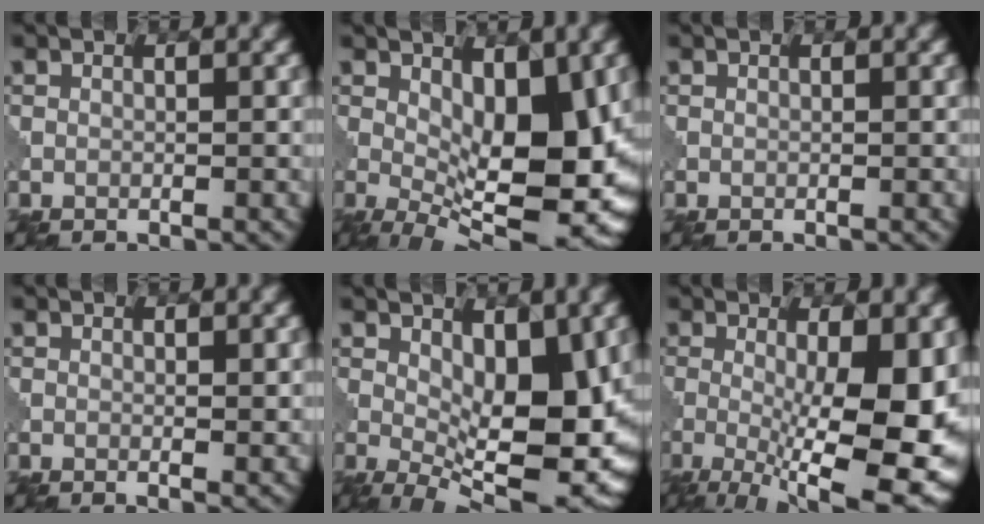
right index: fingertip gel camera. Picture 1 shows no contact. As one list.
[{"total": 11.9, "force": [0.6, 5.1, 10.7], "torque": [-0.149, -0.013, 0.011]}, {"total": 0.0}, {"total": 1.0, "force": [0.1, 0.2, 0.9], "torque": [-0.012, -0.003, 0.001]}, {"total": 10.7, "force": [0.6, 4.8, 9.5], "torque": [-0.139, -0.012, 0.011]}, {"total": 13.3, "force": [-1.7, 3.9, 12.6], "torque": [-0.176, -0.019, -0.017]}]